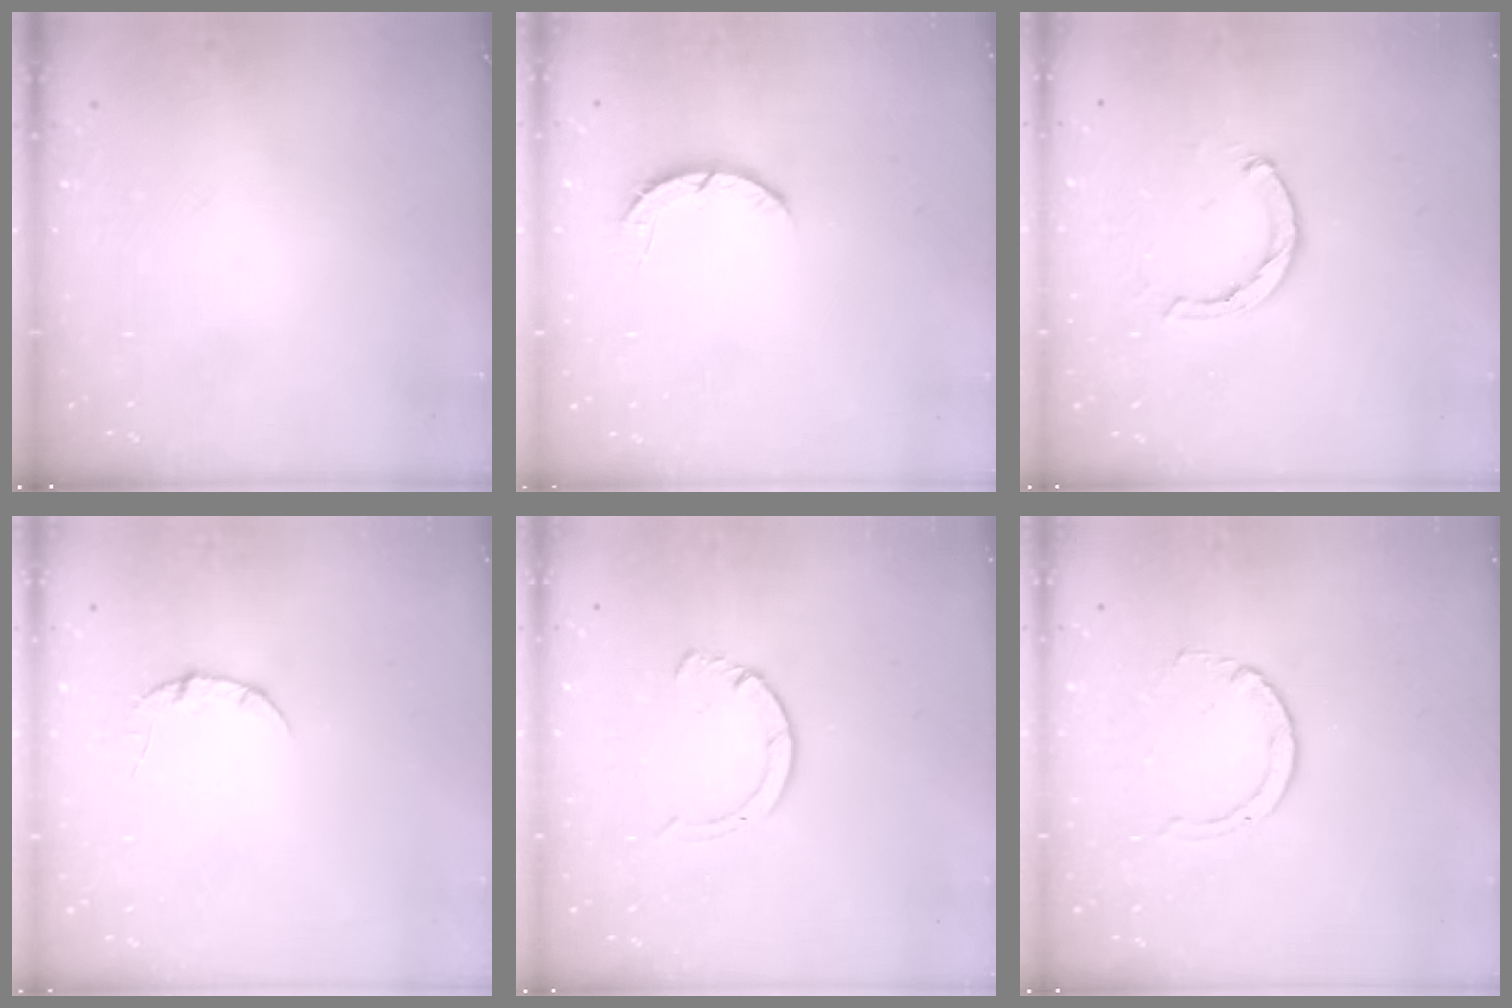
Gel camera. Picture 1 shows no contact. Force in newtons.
{"total": 3.2, "press": 3.2, "slide": 0.4}
{"total": 2.1, "press": 2.1, "slide": 0.3}
{"total": 3.4, "press": 3.4, "slide": 0.4}
{"total": 3.3, "press": 3.3, "slide": 0.4}
{"total": 3.2, "press": 3.2, "slide": 0.4}